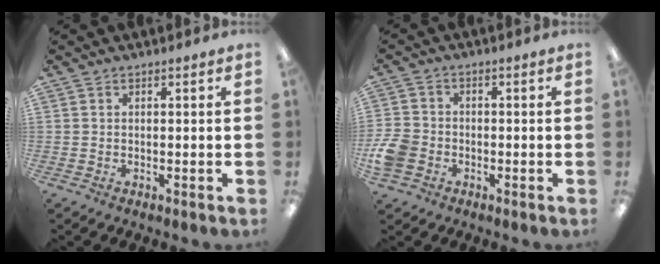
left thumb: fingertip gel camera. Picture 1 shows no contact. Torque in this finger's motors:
{"motor_torque": [-0.69, 0.62, 0.38, -0.15, 0.04]}